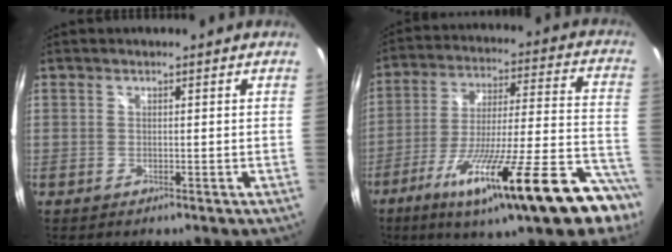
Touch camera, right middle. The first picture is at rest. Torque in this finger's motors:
{"motor_torque": [2.14, 0.00, 0.63, 0.21]}